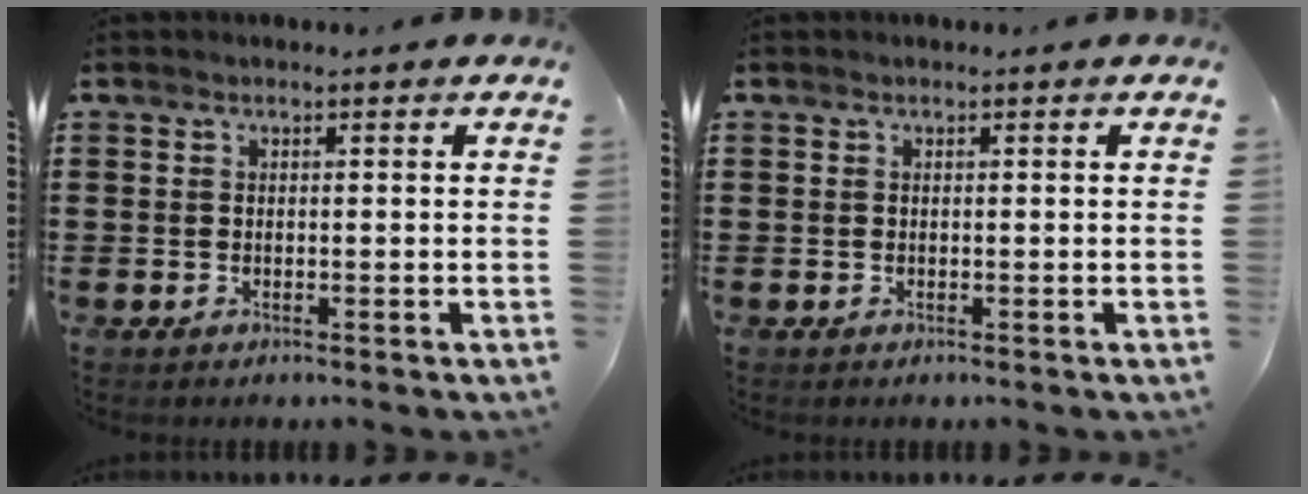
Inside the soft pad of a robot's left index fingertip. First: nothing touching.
{"total": 0.0}